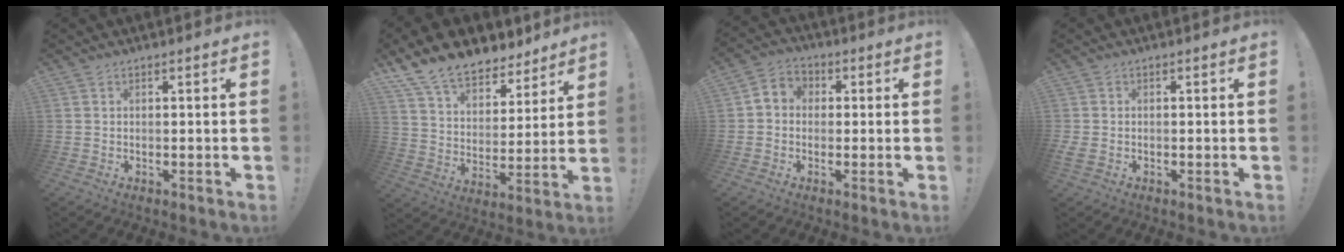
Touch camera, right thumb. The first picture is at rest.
{"total": 14.0, "force": [11.3, 6.7, 4.6], "torque": [-0.092, -0.085, 0.210]}
{"total": 4.9, "force": [-1.0, 4.3, 2.1], "torque": [-0.028, 0.016, -0.014]}
{"total": 1.3, "force": [-0.5, 0.9, 0.8], "torque": [-0.019, 0.004, -0.007]}